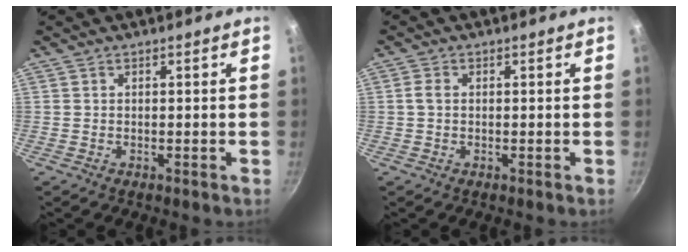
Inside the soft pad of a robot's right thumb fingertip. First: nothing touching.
{"total": 1.7, "force": [0.1, 1.1, 1.3], "torque": [-0.027, 0.001, 0.001]}